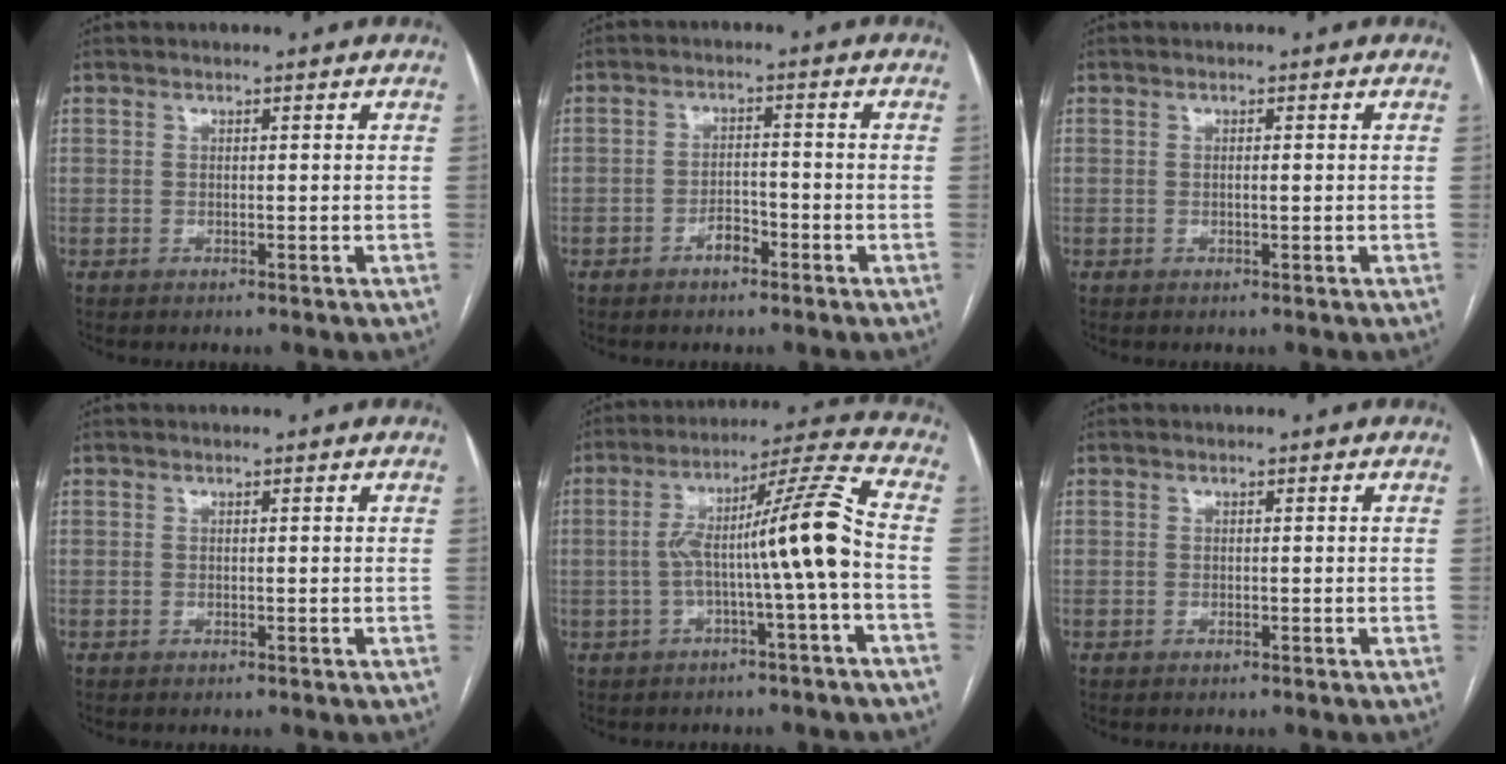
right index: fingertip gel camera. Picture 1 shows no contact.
{"total": 3.1, "force": [-2.0, 1.4, 1.9], "torque": [-0.031, 0.006, -0.036]}
{"total": 0.7, "force": [0.0, 0.1, 0.7], "torque": [-0.012, 0.000, 0.000]}
{"total": 0.0}
{"total": 11.8, "force": [-1.9, -1.2, 11.6], "torque": [-0.192, 0.031, -0.033]}
{"total": 0.0}